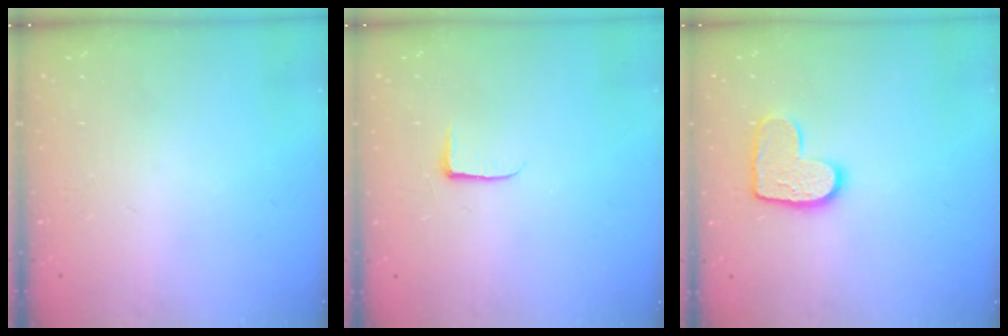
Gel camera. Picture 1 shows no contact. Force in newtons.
{"total": 4.0, "press": 4.0, "slide": 0.5}
{"total": 10.7, "press": 10.7, "slide": 0.5}